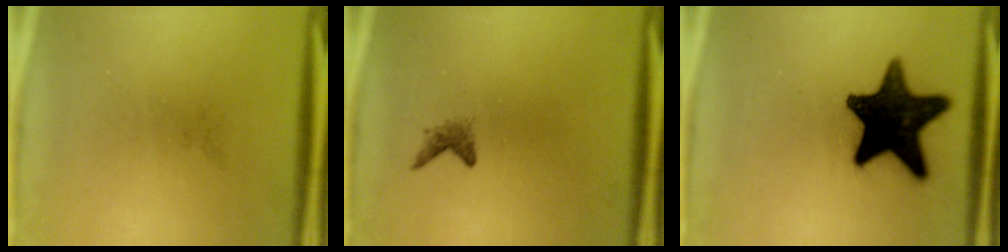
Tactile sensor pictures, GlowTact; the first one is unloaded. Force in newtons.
{"total": 1.2}
{"total": 17.6}